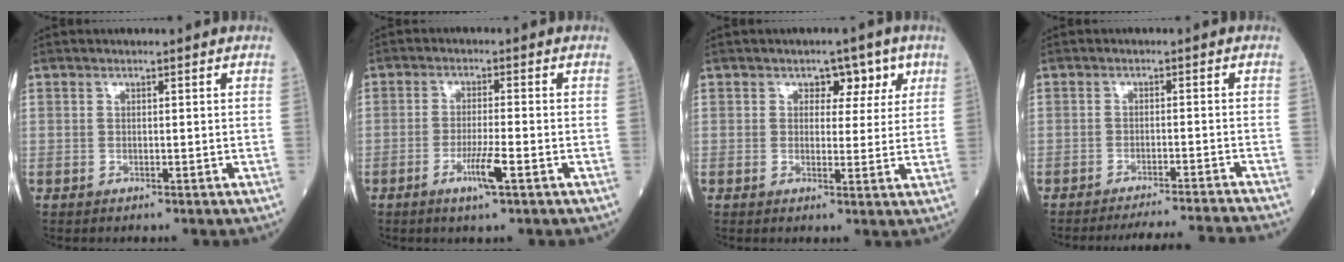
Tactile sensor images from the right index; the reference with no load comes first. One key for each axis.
{"total": 4.6, "fx": -2.2, "fy": -0.2, "fz": 4.0, "tx": -0.079, "ty": -0.008, "tz": -0.042}
{"total": 4.2, "fx": 2.1, "fy": 2.9, "fz": 2.2, "tx": -0.013, "ty": 0.008, "tz": 0.024}
{"total": 11.5, "fx": -11.0, "fy": -2.1, "fz": 2.5, "tx": -0.017, "ty": -0.018, "tz": -0.145}